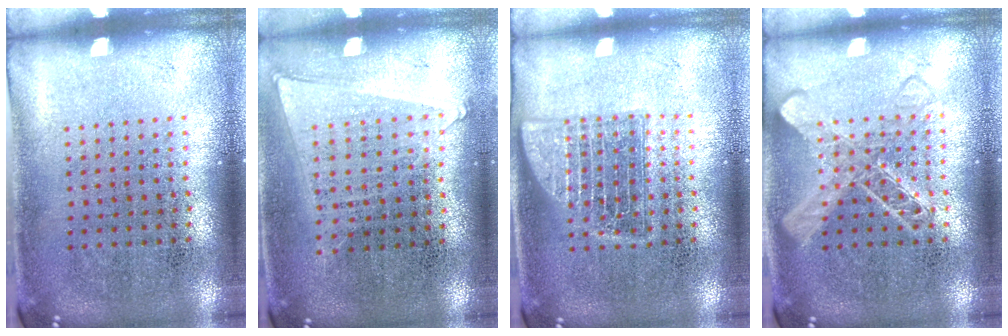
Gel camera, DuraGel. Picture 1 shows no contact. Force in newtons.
{"total": 1.1, "press": 1.0, "slide": 0.5}
{"total": 1.8, "press": 1.7, "slide": 0.3}
{"total": 2.6, "press": 2.6, "slide": 0.4}